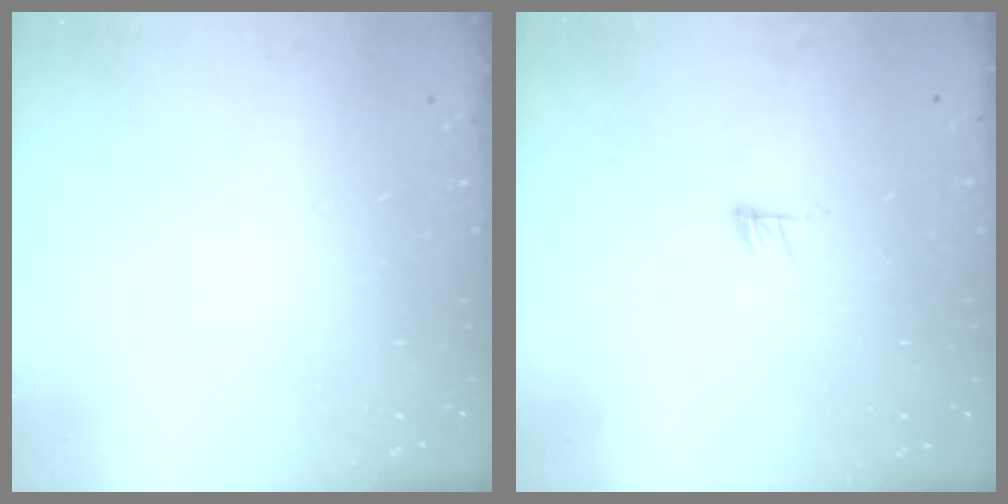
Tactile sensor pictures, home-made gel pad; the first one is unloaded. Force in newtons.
{"total": 5.2, "press": 5.1, "slide": 0.4}